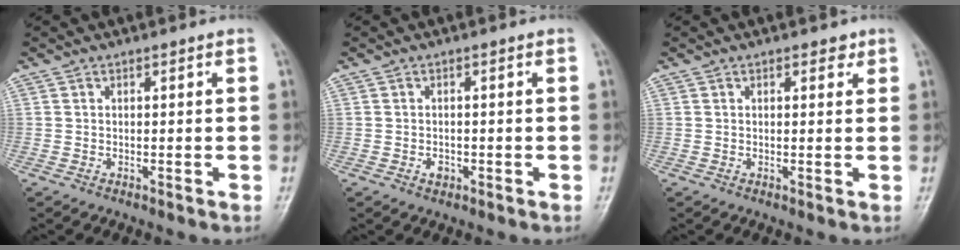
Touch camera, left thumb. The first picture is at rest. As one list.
[{"total": 1.4, "force": [-0.6, 1.1, 0.7], "torque": [-0.007, 0.003, -0.009]}, {"total": 1.7, "force": [1.0, 1.0, 0.9], "torque": [0.001, -0.003, 0.010]}]